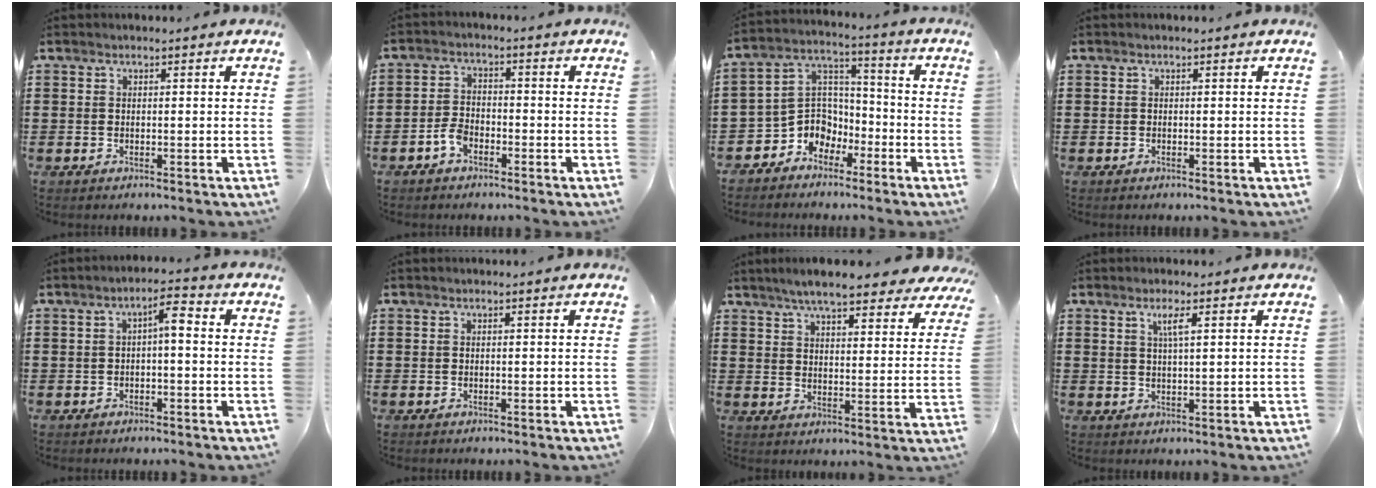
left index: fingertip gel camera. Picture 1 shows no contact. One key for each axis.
{"total": 3.4, "fx": -2.0, "fy": 1.8, "fz": 2.0, "tx": -0.060, "ty": -0.003, "tz": -0.044}
{"total": 6.5, "fx": -4.0, "fy": 5.1, "fz": 0.6, "tx": -0.043, "ty": 0.002, "tz": -0.085}
{"total": 0.0}
{"total": 3.5, "fx": -0.1, "fy": 1.0, "fz": 3.3, "tx": -0.059, "ty": 0.011, "tz": -0.008}
{"total": 0.0}
{"total": 7.1, "fx": 6.3, "fy": 0.4, "fz": 3.2, "tx": -0.076, "ty": -0.022, "tz": 0.109}
{"total": 2.7, "fx": 1.3, "fy": 0.4, "fz": 2.4, "tx": -0.050, "ty": 0.001, "tz": 0.020}